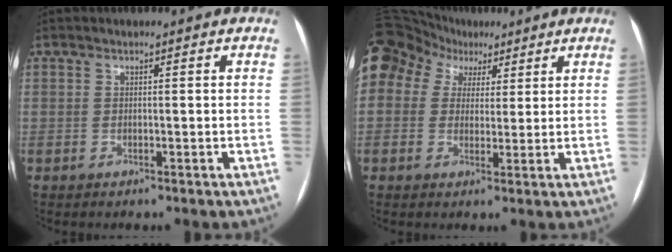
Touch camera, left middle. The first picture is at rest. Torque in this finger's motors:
{"motor_torque": [2.08, -0.06, 1.05, 0.21]}